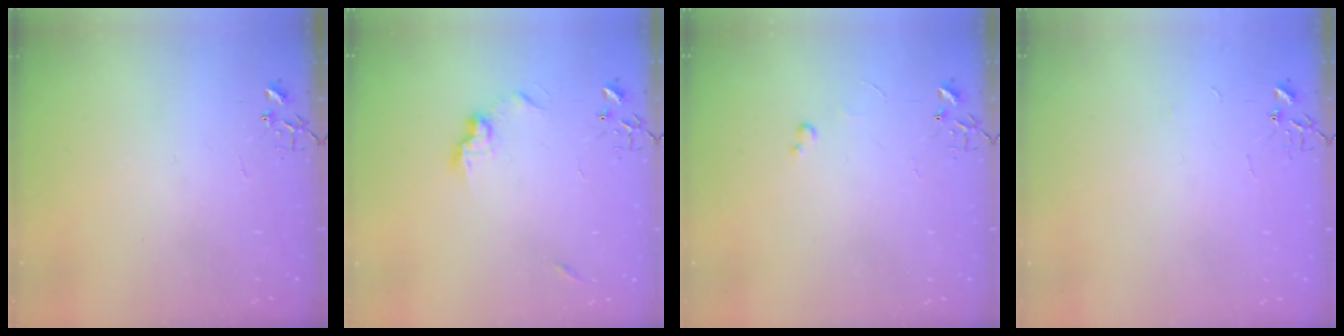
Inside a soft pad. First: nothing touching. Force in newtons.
{"total": 8.8, "press": 8.8, "slide": 0.4}
{"total": 2.6, "press": 2.6, "slide": 0.4}
{"total": 2.4, "press": 2.4, "slide": 0.3}